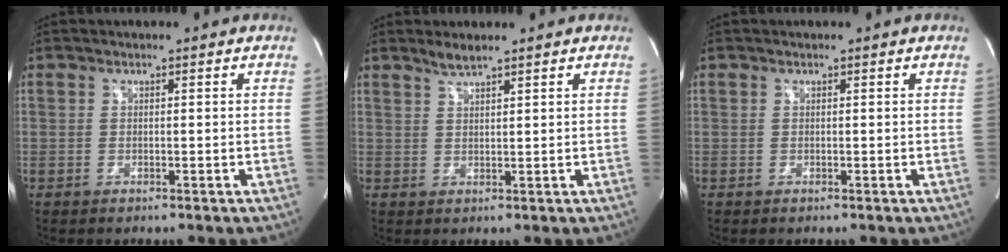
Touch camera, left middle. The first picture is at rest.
{"total": 2.1, "force": [1.8, -0.1, 0.9], "torque": [-0.024, 0.001, 0.039]}
{"total": 0.0}